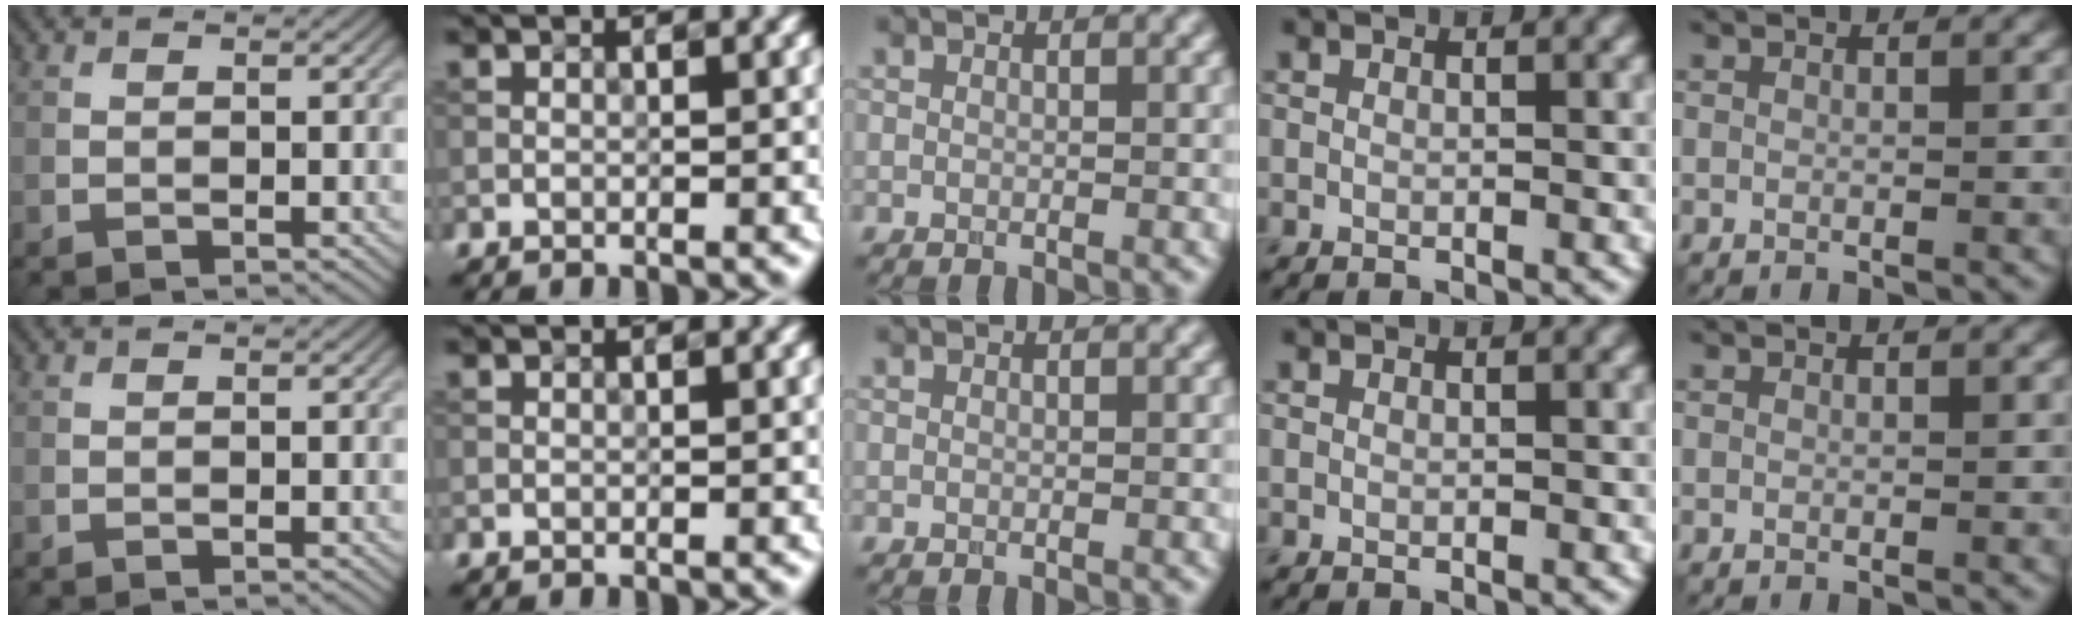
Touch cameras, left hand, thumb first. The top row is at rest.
{}